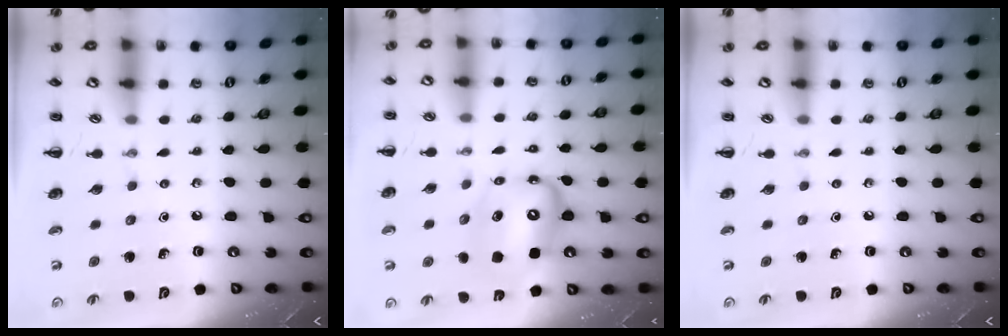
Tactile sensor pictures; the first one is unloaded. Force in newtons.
{"total": 10.2, "press": 9.9, "slide": 2.7}
{"total": 0.0}